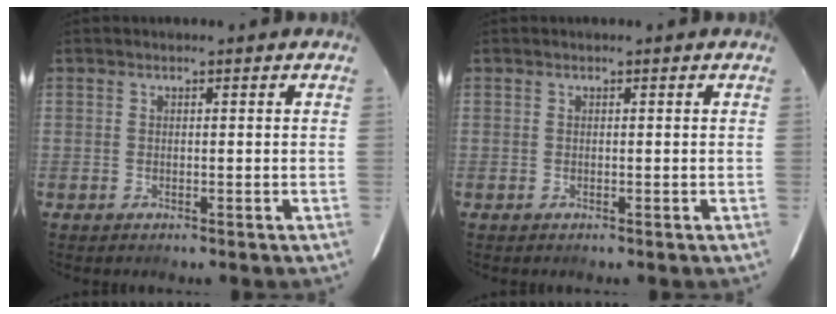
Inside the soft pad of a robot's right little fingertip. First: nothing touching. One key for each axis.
{"total": 0.0}